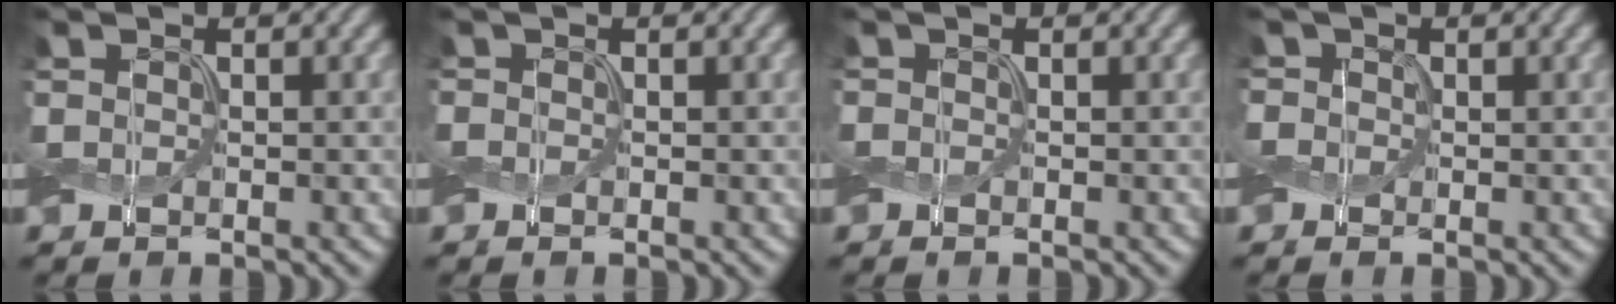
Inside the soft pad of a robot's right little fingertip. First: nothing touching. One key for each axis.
{"total": 0.0}
{"total": 0.0}
{"total": 1.0, "fx": 0.2, "fy": 1.0, "fz": 0.2, "tx": -0.004, "ty": -0.002, "tz": 0.000}